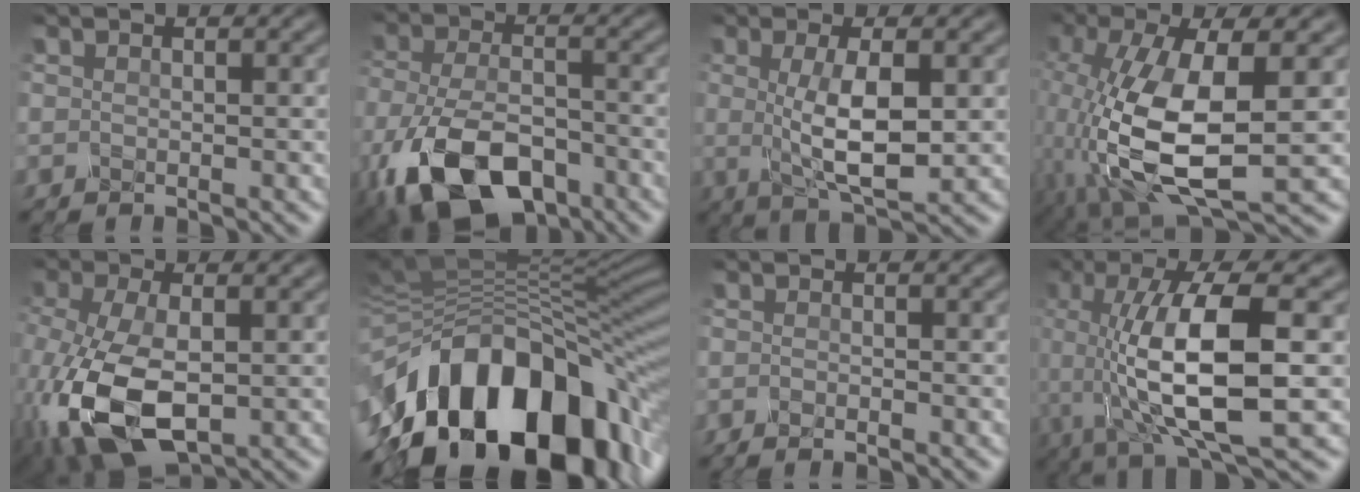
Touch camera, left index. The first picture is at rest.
{"total": 10.6, "force": [-5.9, 5.3, 6.9], "torque": [-0.153, -0.018, -0.110]}
{"total": 6.0, "force": [-0.2, 1.7, 5.7], "torque": [-0.106, -0.006, -0.002]}
{"total": 12.4, "force": [-3.5, 4.9, 10.8], "torque": [-0.238, -0.016, -0.066]}
{"total": 11.3, "force": [-3.9, 5.8, 8.9], "torque": [-0.225, -0.026, -0.073]}
{"total": 17.9, "force": [-8.1, 10.5, 12.0], "torque": [-0.177, -0.002, -0.139]}
{"total": 0.8, "force": [-0.8, 0.1, 0.1], "torque": [0.001, -0.004, -0.018]}
{"total": 11.6, "force": [-1.4, 3.5, 11.0], "torque": [-0.197, 0.000, -0.025]}